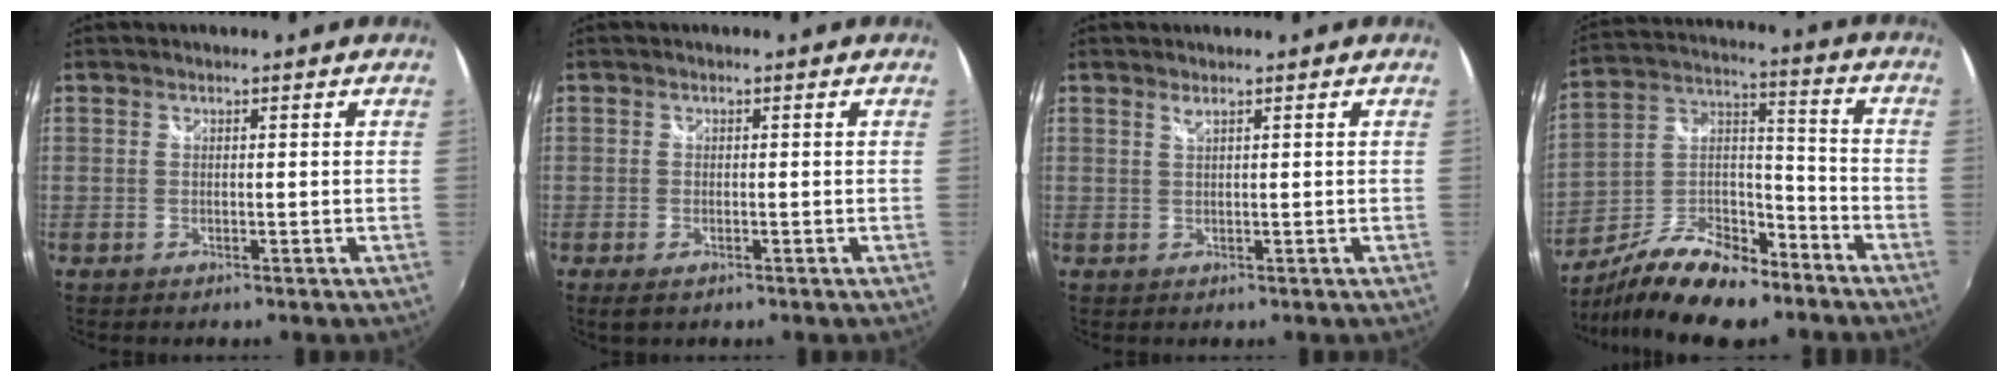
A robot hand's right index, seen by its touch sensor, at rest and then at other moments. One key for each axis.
{"total": 2.2, "fx": -1.3, "fy": 1.1, "fz": 1.4, "tx": -0.028, "ty": -0.008, "tz": -0.022}
{"total": 0.8, "fx": 0.6, "fy": -0.2, "fz": 0.5, "tx": -0.007, "ty": 0.001, "tz": 0.009}
{"total": 18.0, "fx": -12.6, "fy": 7.7, "fz": 10.3, "tx": -0.207, "ty": 0.009, "tz": -0.218}